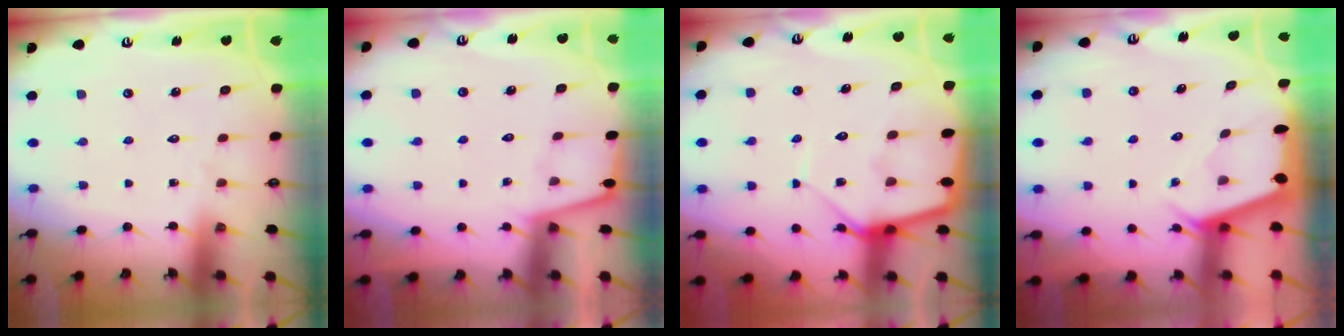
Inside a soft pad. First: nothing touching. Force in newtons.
{"total": 2.3, "press": 2.3, "slide": 0.3}
{"total": 9.4, "press": 9.4, "slide": 0.6}
{"total": 2.4, "press": 2.4, "slide": 0.3}